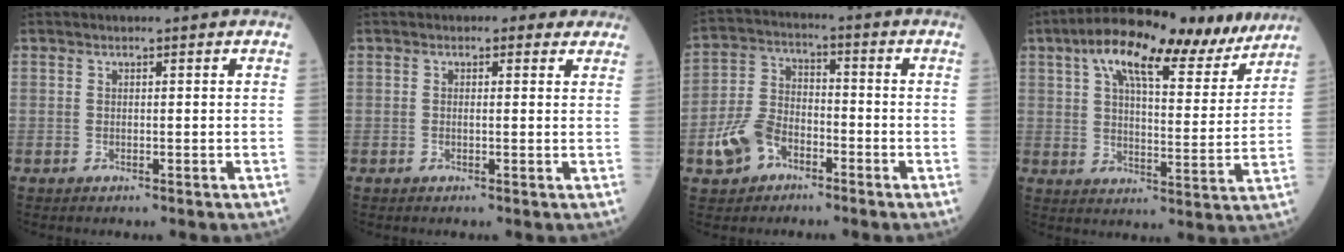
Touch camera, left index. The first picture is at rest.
{"total": 2.7, "force": [1.9, 1.4, 1.2], "torque": [-0.011, 0.010, 0.016]}
{"total": 8.3, "force": [-4.1, 5.5, 4.6], "torque": [-0.113, 0.011, -0.074]}
{"total": 17.1, "force": [12.1, 4.9, 11.1], "torque": [-0.174, 0.027, 0.186]}